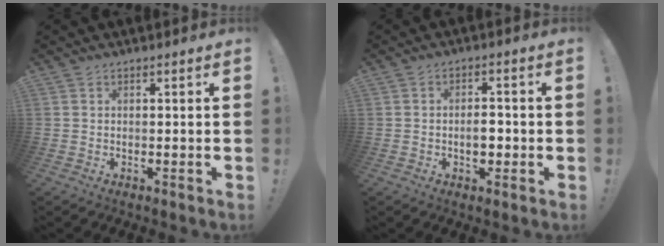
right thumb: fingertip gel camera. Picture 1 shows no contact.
{"total": 4.7, "force": [-1.3, 2.8, 3.6], "torque": [-0.043, 0.005, -0.026]}